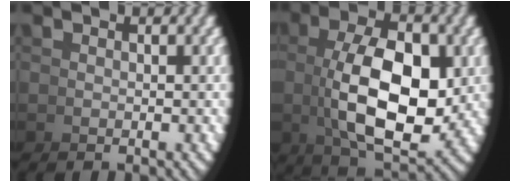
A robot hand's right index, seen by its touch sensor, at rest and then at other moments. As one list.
[{"total": 9.1, "force": [0.2, 4.3, 8.0], "torque": [-0.137, -0.017, 0.019]}]